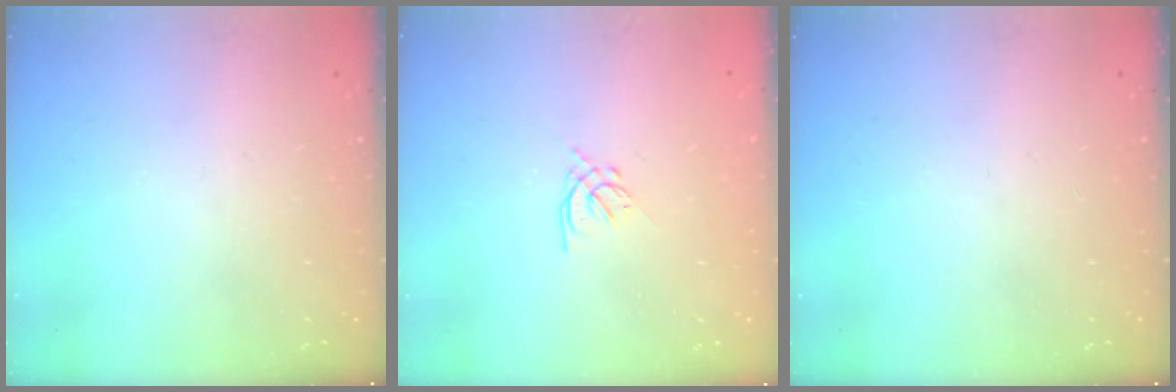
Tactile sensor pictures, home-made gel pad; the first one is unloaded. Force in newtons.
{"total": 1.3, "press": 1.1, "slide": 0.6}
{"total": 0.0}